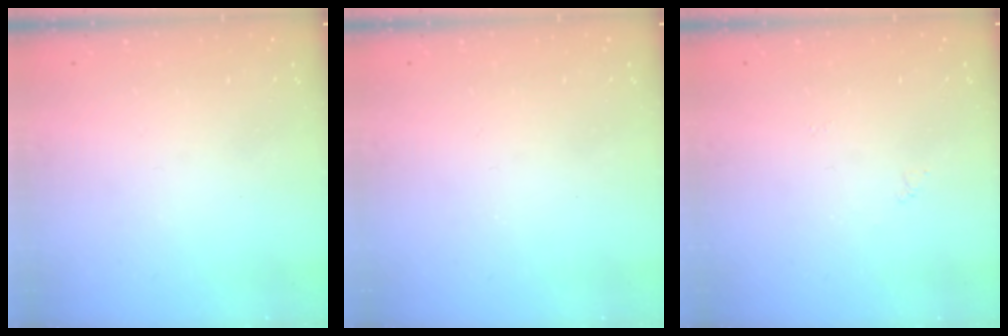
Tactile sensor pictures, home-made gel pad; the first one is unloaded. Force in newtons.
{"total": 1.8, "press": 1.8, "slide": 0.4}
{"total": 3.3, "press": 3.3, "slide": 0.5}